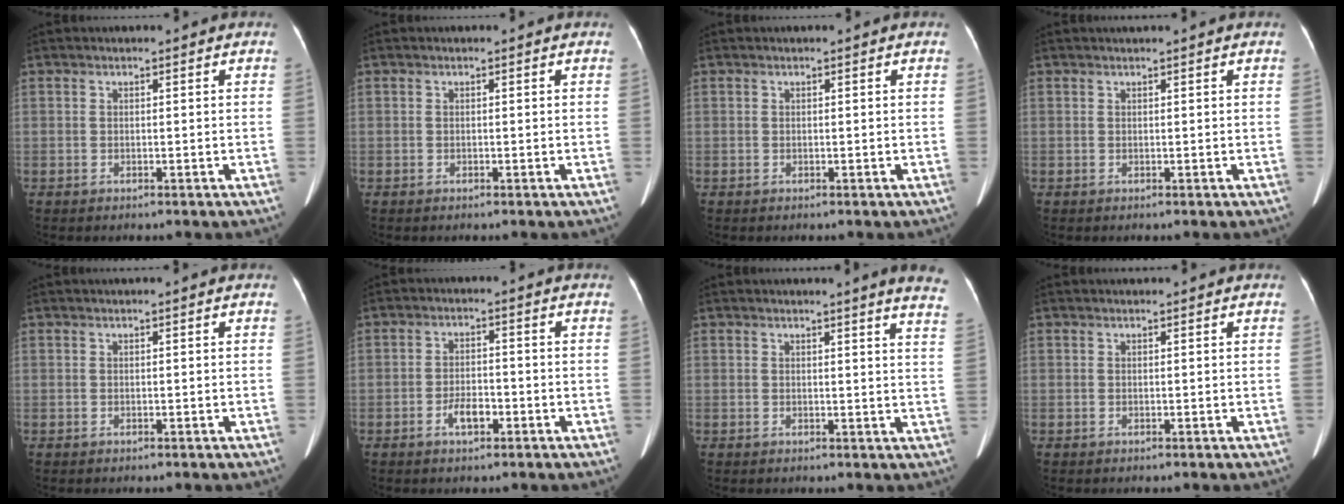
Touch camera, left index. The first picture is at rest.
{"total": 0.0}
{"total": 0.0}
{"total": 1.0, "force": [0.8, -0.2, 0.5], "torque": [-0.008, 0.011, 0.019]}
{"total": 0.0}
{"total": 3.4, "force": [-1.8, 1.5, 2.5], "torque": [-0.047, 0.003, -0.031]}
{"total": 8.0, "force": [7.1, -0.8, 3.6], "torque": [-0.035, -0.044, 0.050]}
{"total": 0.5, "force": [0.5, 0.0, 0.2], "torque": [-0.006, 0.007, 0.010]}